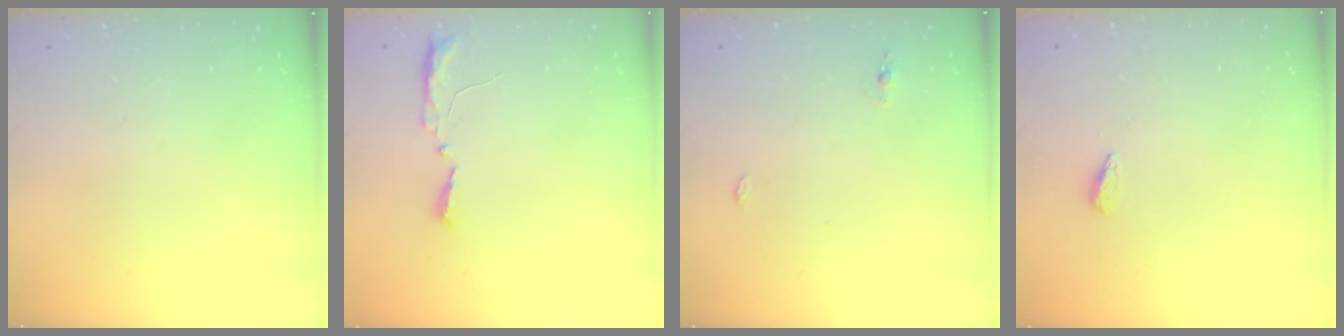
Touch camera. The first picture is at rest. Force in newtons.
{"total": 8.2, "press": 5.2, "slide": 6.2}
{"total": 7.7, "press": 4.4, "slide": 6.4}
{"total": 4.8, "press": 4.8, "slide": 0.4}